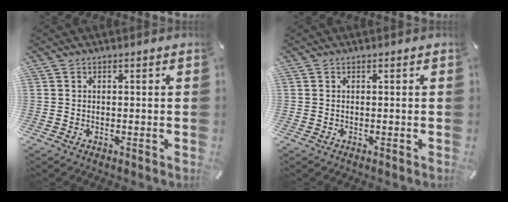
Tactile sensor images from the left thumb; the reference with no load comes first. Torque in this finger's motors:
{"motor_torque": [0.00, 0.00, 0.00, 0.00, 0.00]}